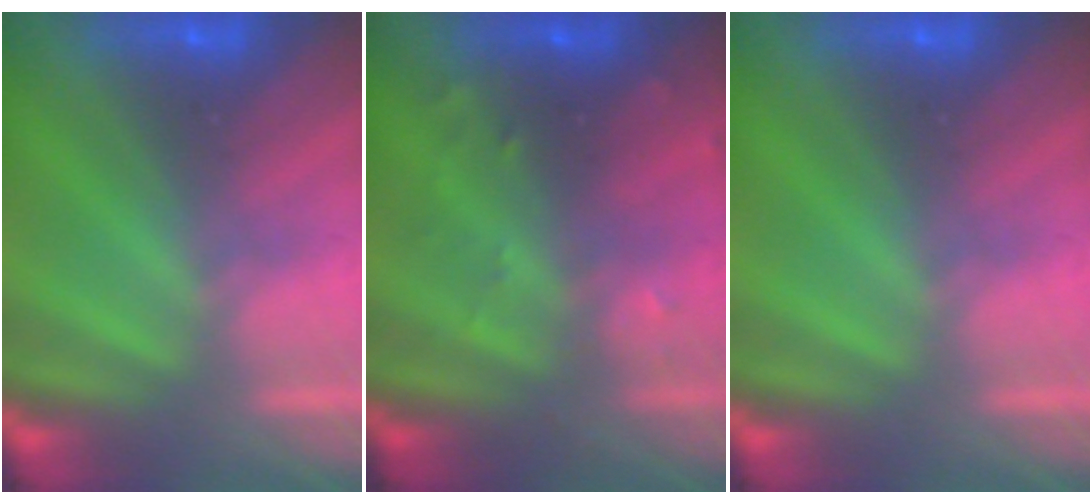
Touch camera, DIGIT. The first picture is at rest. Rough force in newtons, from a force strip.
{"total": 2.9}
{"total": 0.0}